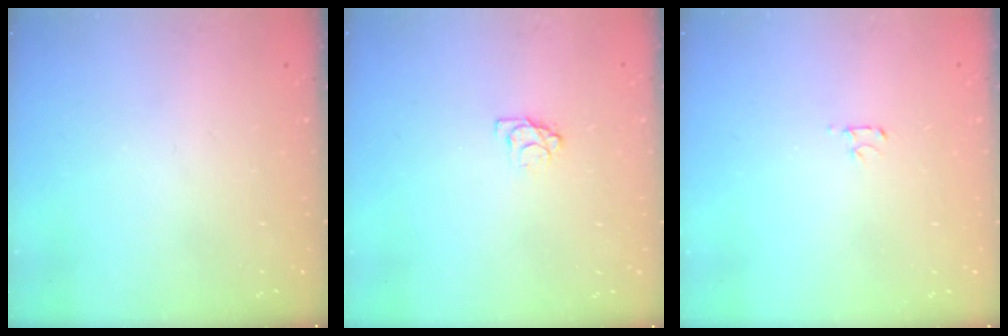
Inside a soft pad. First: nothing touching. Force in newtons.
{"total": 3.6, "press": 3.6, "slide": 0.4}
{"total": 2.5, "press": 2.4, "slide": 0.3}